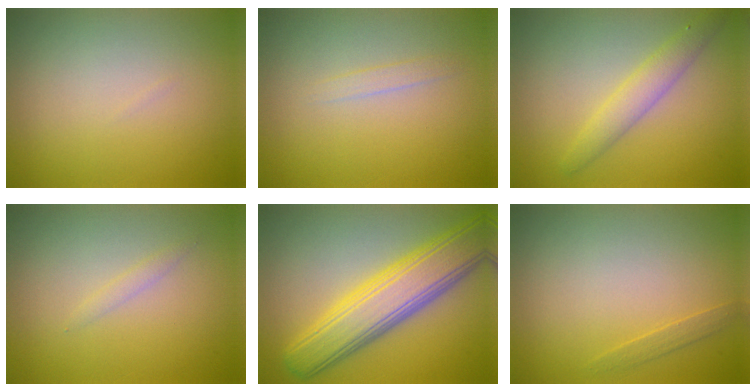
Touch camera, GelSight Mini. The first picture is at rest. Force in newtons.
{"total": 0.9, "press": 0.9, "slide": 0.0}
{"total": 2.8, "press": 2.8, "slide": 0.1}
{"total": 0.7, "press": 0.7, "slide": 0.1}
{"total": 8.2, "press": 8.2, "slide": 0.4}
{"total": 0.9, "press": 0.9, "slide": 0.1}